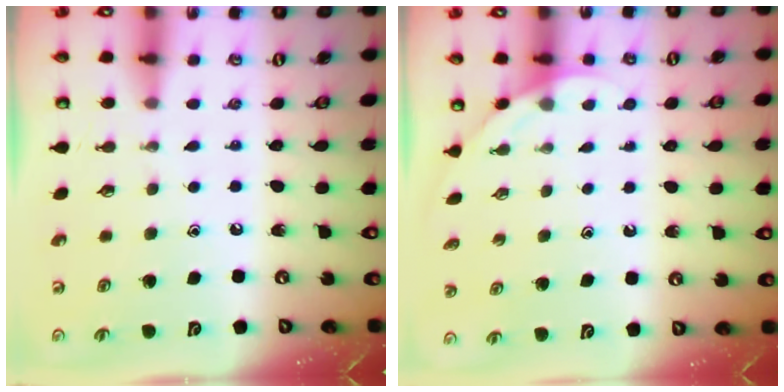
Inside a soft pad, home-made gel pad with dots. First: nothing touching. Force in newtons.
{"total": 2.0, "press": 2.0, "slide": 0.0}